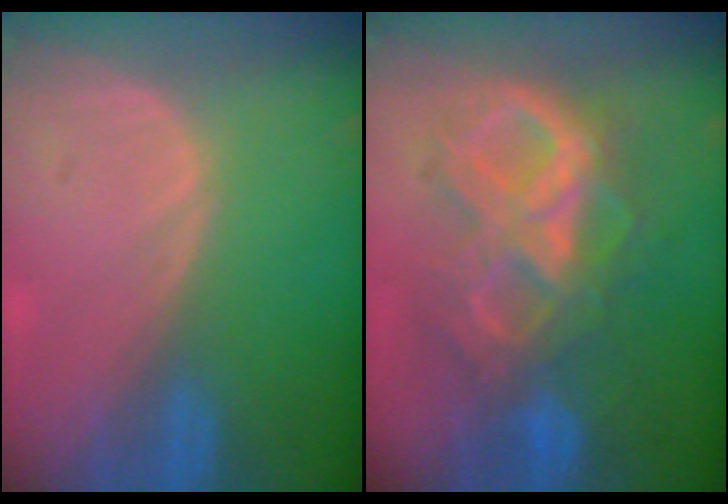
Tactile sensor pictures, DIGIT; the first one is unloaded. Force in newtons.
{"total": 10.5, "press": 10.5, "slide": 1.2}